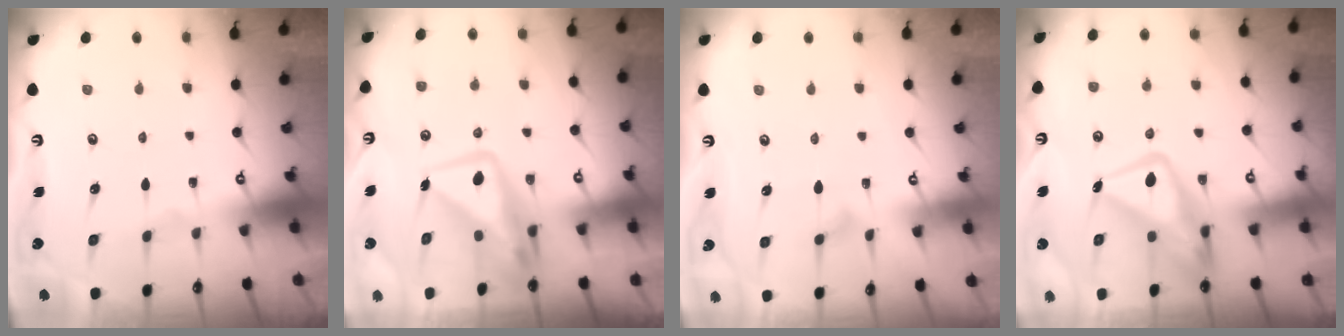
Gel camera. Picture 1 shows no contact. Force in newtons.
{"total": 11.8, "press": 11.7, "slide": 0.9}
{"total": 5.8, "press": 5.8, "slide": 0.3}
{"total": 15.2, "press": 15.1, "slide": 1.6}